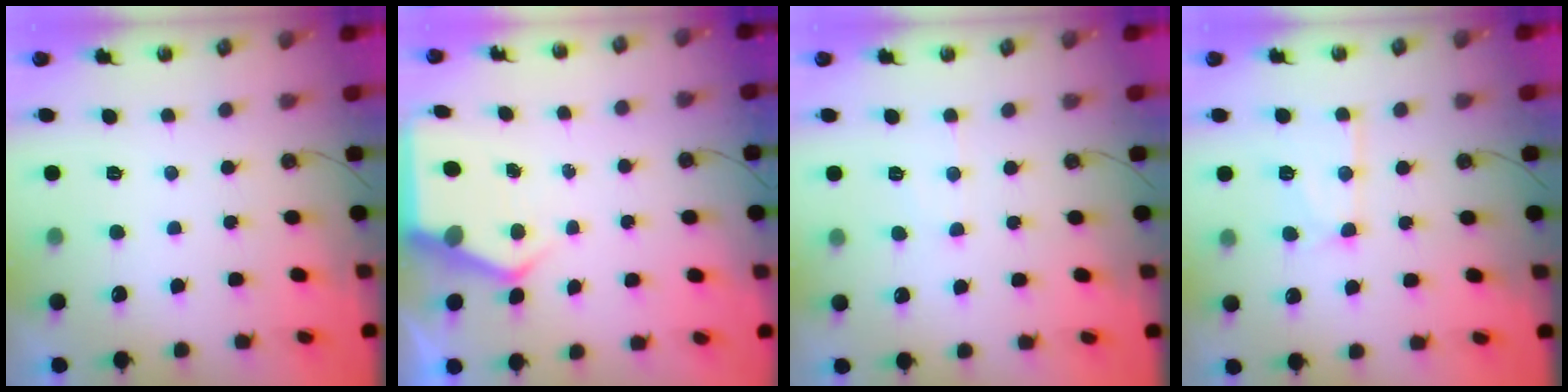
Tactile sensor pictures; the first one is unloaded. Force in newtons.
{"total": 4.3, "press": 4.2, "slide": 0.6}
{"total": 5.5, "press": 5.5, "slide": 0.7}
{"total": 12.9, "press": 12.9, "slide": 1.2}